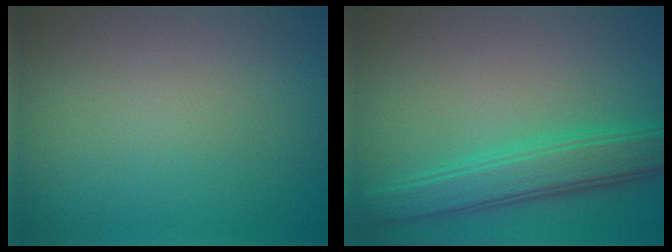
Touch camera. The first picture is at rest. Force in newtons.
{"total": 4.6, "press": 4.6, "slide": 0.1}